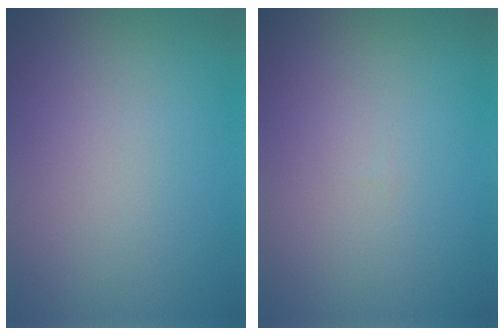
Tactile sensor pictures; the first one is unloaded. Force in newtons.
{"total": 0.0}